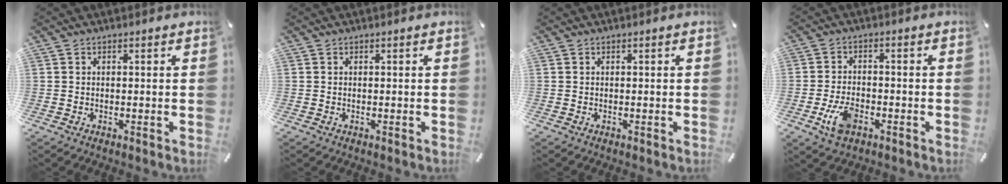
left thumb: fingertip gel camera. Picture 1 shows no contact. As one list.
[{"total": 0.0}, {"total": 0.0}, {"total": 7.1, "force": [-2.9, 4.2, 4.9], "torque": [-0.116, 0.005, -0.057]}]